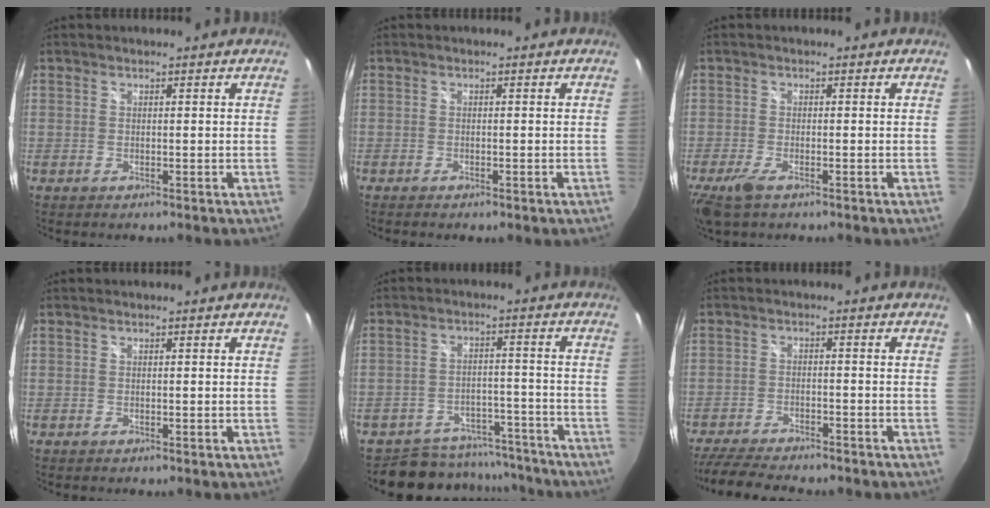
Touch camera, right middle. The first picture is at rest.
{"total": 1.6, "force": [-1.2, 0.3, 1.1], "torque": [-0.017, -0.008, -0.017]}
{"total": 4.4, "force": [-2.9, 1.4, 3.0], "torque": [-0.075, -0.016, -0.054]}
{"total": 0.0}
{"total": 13.5, "force": [-11.8, 6.3, 2.3], "torque": [-0.064, 0.026, -0.147]}
{"total": 12.8, "force": [-11.1, 2.7, 5.7], "torque": [-0.130, -0.030, -0.177]}